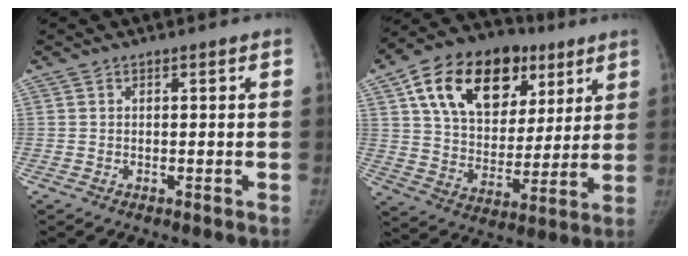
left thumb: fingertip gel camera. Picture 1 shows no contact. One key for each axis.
{"total": 24.4, "fx": 11.0, "fy": 15.9, "fz": 15.0, "tx": -0.217, "ty": 0.000, "tz": 0.179}